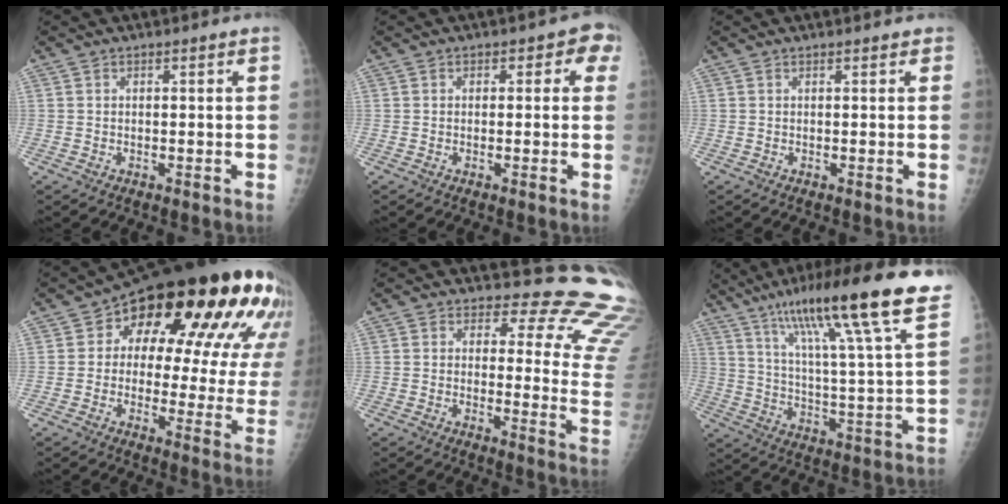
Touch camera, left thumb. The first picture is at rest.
{"total": 4.0, "force": [1.2, 2.7, 2.7], "torque": [0.005, 0.004, 0.003]}
{"total": 1.1, "force": [0.8, 0.6, 0.4], "torque": [0.005, -0.001, 0.004]}
{"total": 27.8, "force": [13.0, 13.0, 20.8], "torque": [-0.231, -0.005, 0.168]}
{"total": 18.3, "force": [15.8, 7.0, 6.0], "torque": [-0.023, -0.140, 0.147]}
{"total": 24.7, "force": [16.5, 2.7, 18.2], "torque": [-0.273, -0.046, 0.250]}